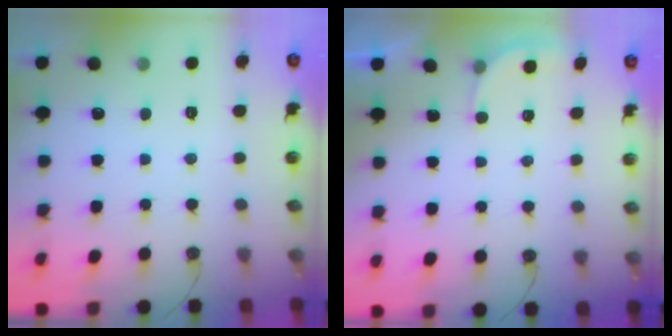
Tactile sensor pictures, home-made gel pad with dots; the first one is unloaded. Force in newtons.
{"total": 2.5, "press": 2.5, "slide": 0.2}